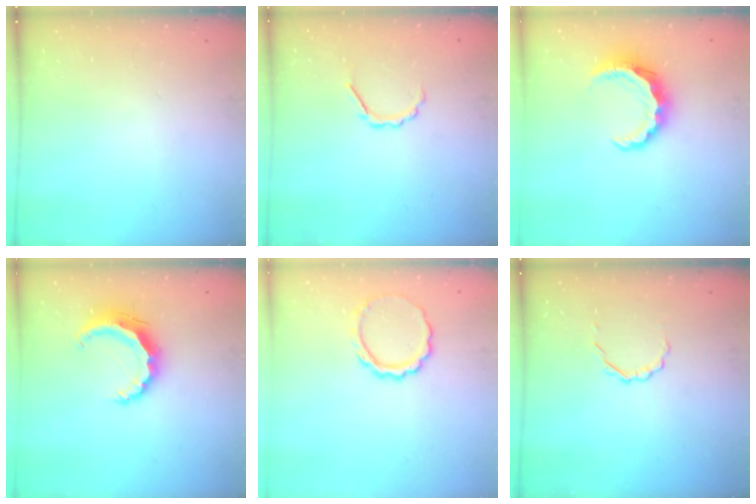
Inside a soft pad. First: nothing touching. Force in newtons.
{"total": 3.1, "press": 3.0, "slide": 0.9}
{"total": 8.4, "press": 8.3, "slide": 1.2}
{"total": 7.8, "press": 7.7, "slide": 0.8}
{"total": 7.6, "press": 7.6, "slide": 0.7}
{"total": 2.2, "press": 2.1, "slide": 0.7}